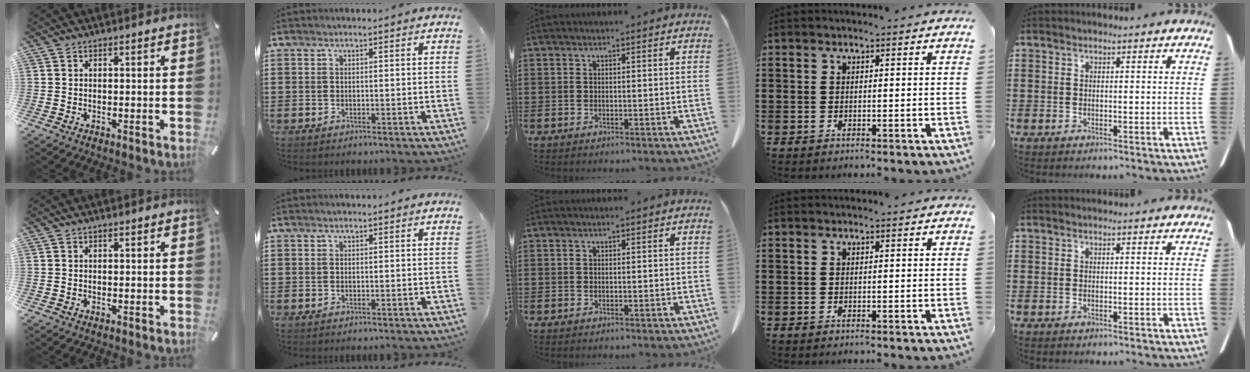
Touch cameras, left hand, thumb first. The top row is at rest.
{}